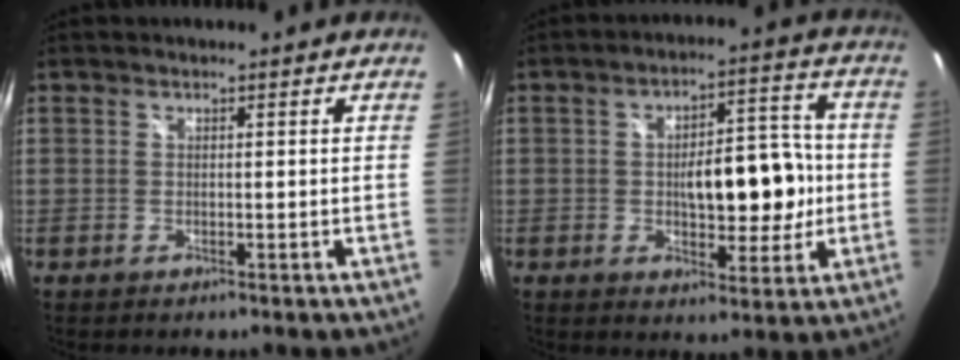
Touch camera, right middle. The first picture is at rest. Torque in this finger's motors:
{"motor_torque": [1.87, -0.26, 0.81, 0.13]}